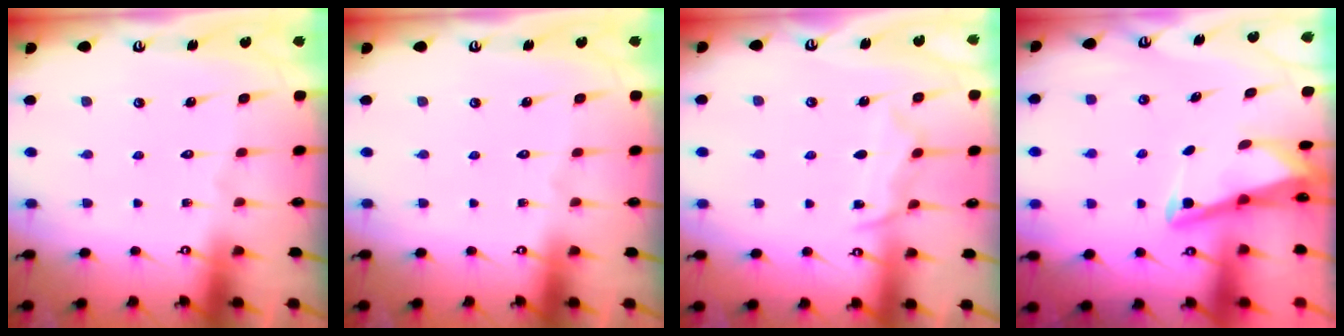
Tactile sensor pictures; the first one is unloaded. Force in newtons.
{"total": 0.0}
{"total": 7.1, "press": 7.0, "slide": 0.6}
{"total": 2.8, "press": 2.8, "slide": 0.4}